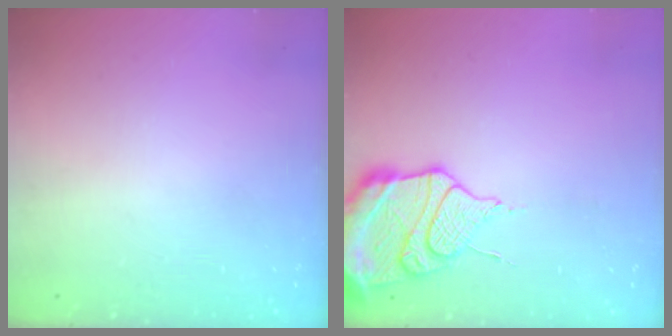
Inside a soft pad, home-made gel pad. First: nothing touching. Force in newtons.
{"total": 17.5, "press": 17.2, "slide": 3.3}